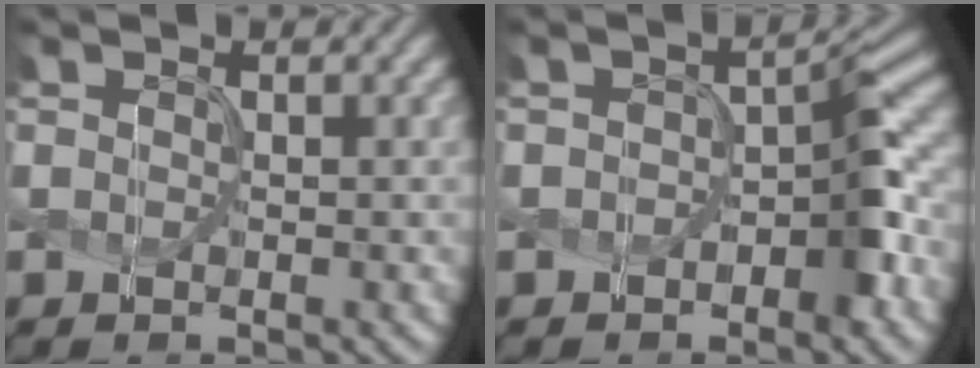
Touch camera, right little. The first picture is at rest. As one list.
[{"total": 4.3, "force": [-1.0, 2.0, 3.7], "torque": [-0.045, 0.008, -0.021]}]